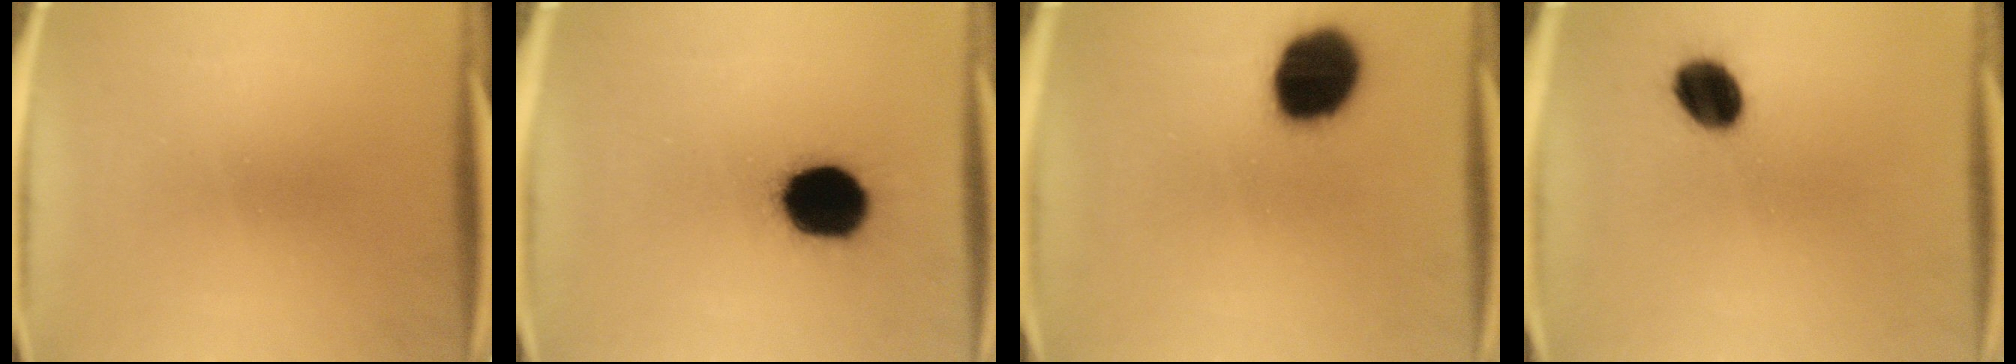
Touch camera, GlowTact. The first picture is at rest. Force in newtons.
{"total": 15.6}
{"total": 17.9}
{"total": 9.3}